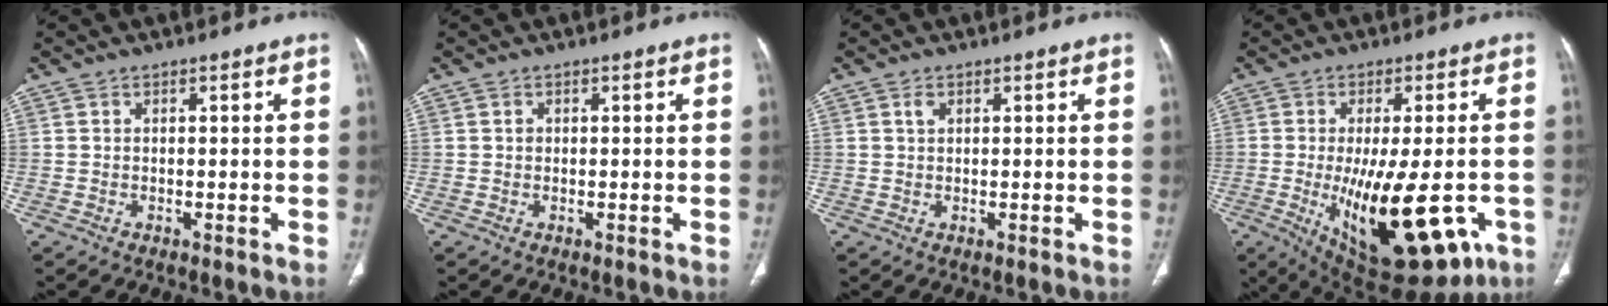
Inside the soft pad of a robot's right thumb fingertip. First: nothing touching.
{"total": 0.5, "force": [0.1, 0.5, 0.2], "torque": [0.000, 0.002, 0.001]}
{"total": 1.2, "force": [0.5, 0.7, 0.8], "torque": [-0.015, 0.002, 0.011]}
{"total": 21.6, "force": [-6.2, 9.0, 18.6], "torque": [-0.265, -0.020, -0.065]}